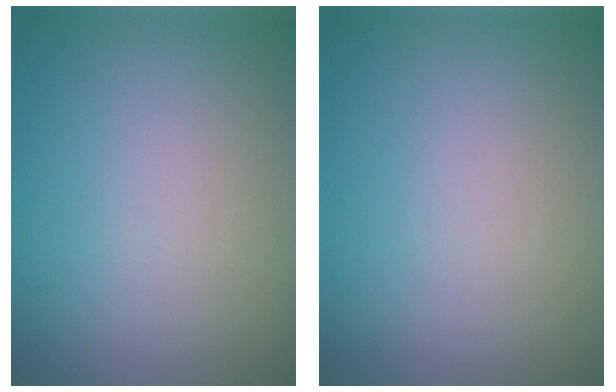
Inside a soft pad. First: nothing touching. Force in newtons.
{"total": 0.0}